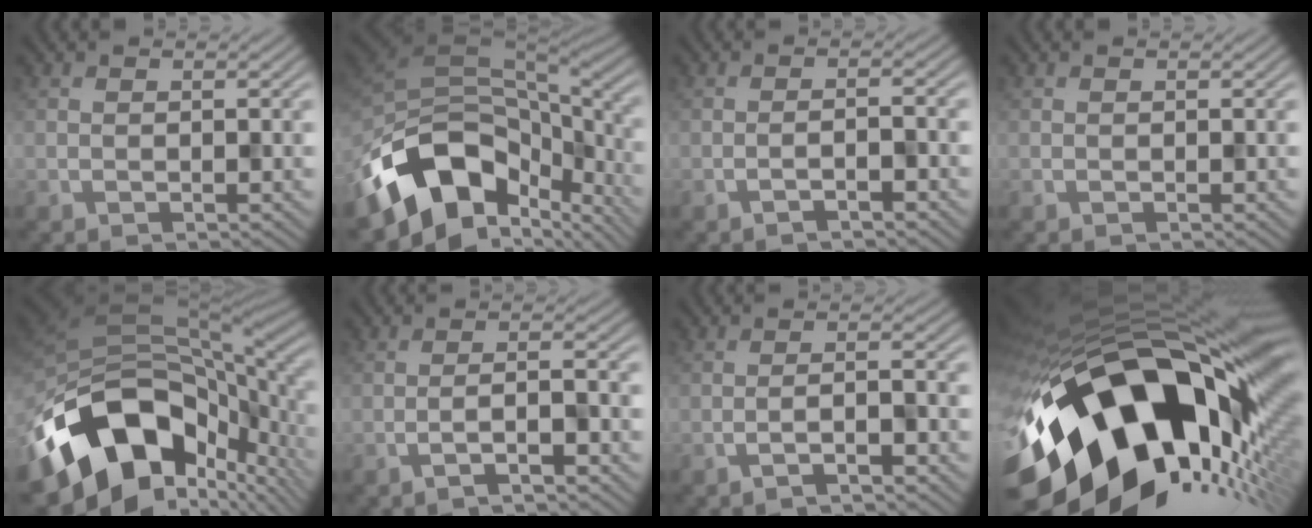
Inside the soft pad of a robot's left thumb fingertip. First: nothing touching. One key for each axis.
{"total": 16.1, "fx": -7.3, "fy": 10.1, "fz": 10.2, "tx": -0.237, "ty": -0.032, "tz": -0.115}
{"total": 1.7, "fx": -1.2, "fy": 0.0, "fz": 1.2, "tx": -0.021, "ty": 0.009, "tz": -0.028}
{"total": 0.0}
{"total": 17.6, "fx": -6.9, "fy": 11.2, "fz": 11.7, "tx": -0.256, "ty": -0.047, "tz": -0.093}
{"total": 2.7, "fx": -1.5, "fy": 0.1, "fz": 2.2, "tx": -0.035, "ty": 0.013, "tz": -0.040}
{"total": 2.3, "fx": -1.4, "fy": 0.1, "fz": 1.9, "tx": -0.030, "ty": 0.011, "tz": -0.036}
{"total": 21.8, "fx": -5.4, "fy": 13.5, "fz": 16.3, "tx": -0.319, "ty": -0.060, "tz": -0.078}